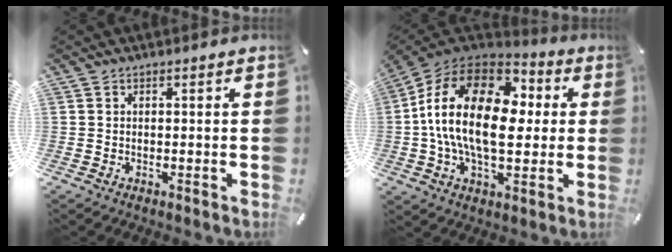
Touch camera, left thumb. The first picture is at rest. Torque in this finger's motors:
{"motor_torque": [1.06, 2.04, 2.77, 0.00, 0.97]}